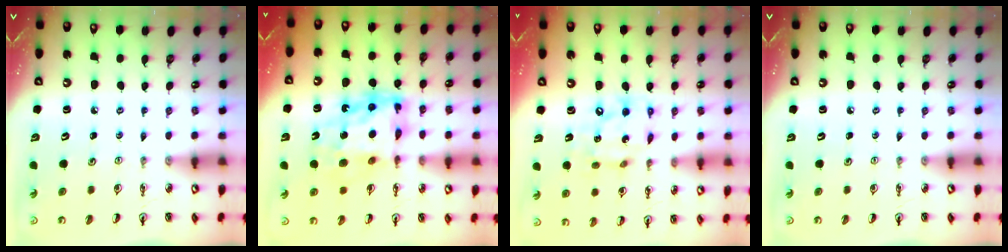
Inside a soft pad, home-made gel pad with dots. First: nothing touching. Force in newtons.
{"total": 14.4, "press": 14.3, "slide": 1.4}
{"total": 12.1, "press": 12.0, "slide": 1.5}
{"total": 0.0}